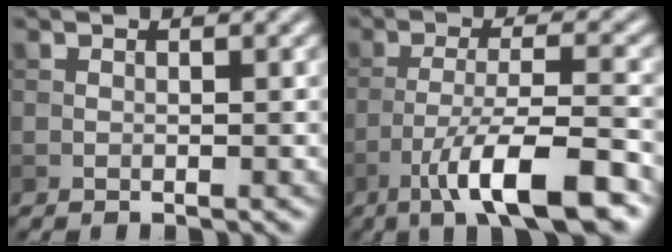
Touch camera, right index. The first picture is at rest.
{"total": 9.0, "force": [-5.1, 1.8, 7.2], "torque": [-0.115, 0.007, -0.088]}